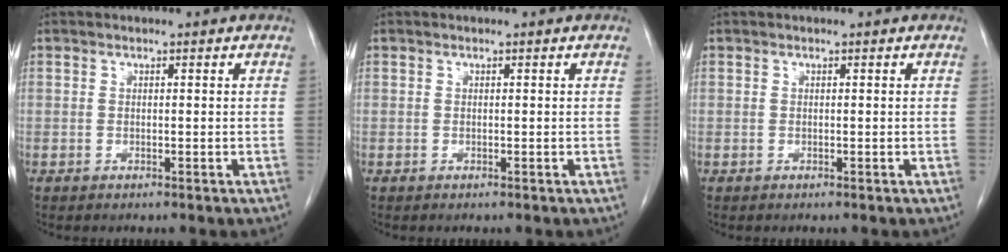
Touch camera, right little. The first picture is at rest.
{"total": 0.0}
{"total": 0.0}